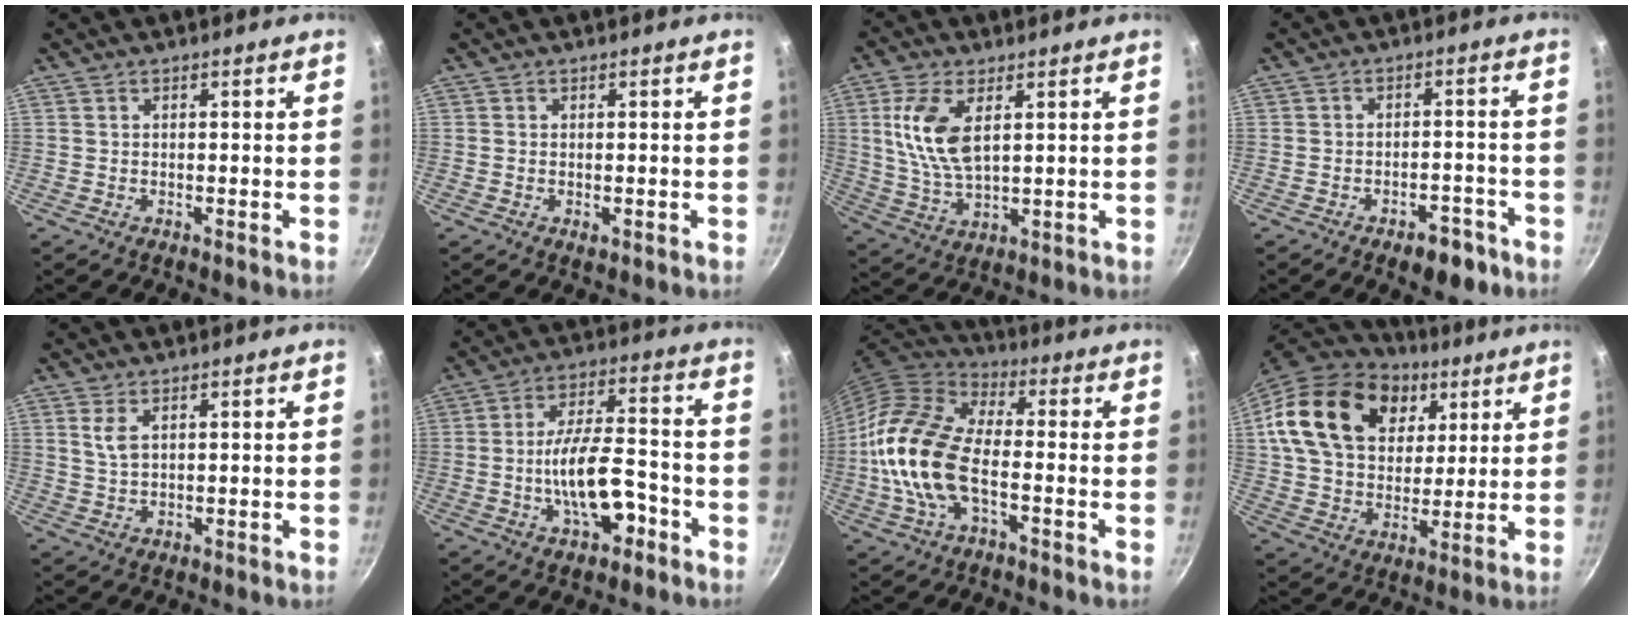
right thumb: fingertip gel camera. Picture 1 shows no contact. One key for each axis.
{"total": 0.8, "fx": -0.1, "fy": 0.5, "fz": 0.6, "tx": -0.011, "ty": -0.001, "tz": -0.002}
{"total": 10.7, "fx": 3.1, "fy": 5.3, "fz": 8.8, "tx": -0.174, "ty": -0.013, "tz": 0.065}
{"total": 6.6, "fx": -4.0, "fy": 3.4, "fz": 3.9, "tx": -0.027, "ty": 0.037, "tz": -0.042}
{"total": 3.3, "fx": 1.4, "fy": 1.7, "fz": 2.5, "tx": -0.047, "ty": -0.010, "tz": 0.031}
{"total": 12.4, "fx": -4.6, "fy": 5.5, "fz": 10.2, "tx": -0.155, "ty": 0.041, "tz": -0.075}
{"total": 17.2, "fx": -3.2, "fy": 9.1, "fz": 14.2, "tx": -0.267, "ty": 0.033, "tz": -0.078}
{"total": 24.9, "fx": 9.9, "fy": 17.6, "fz": 14.6, "tx": -0.241, "ty": -0.004, "tz": 0.172}